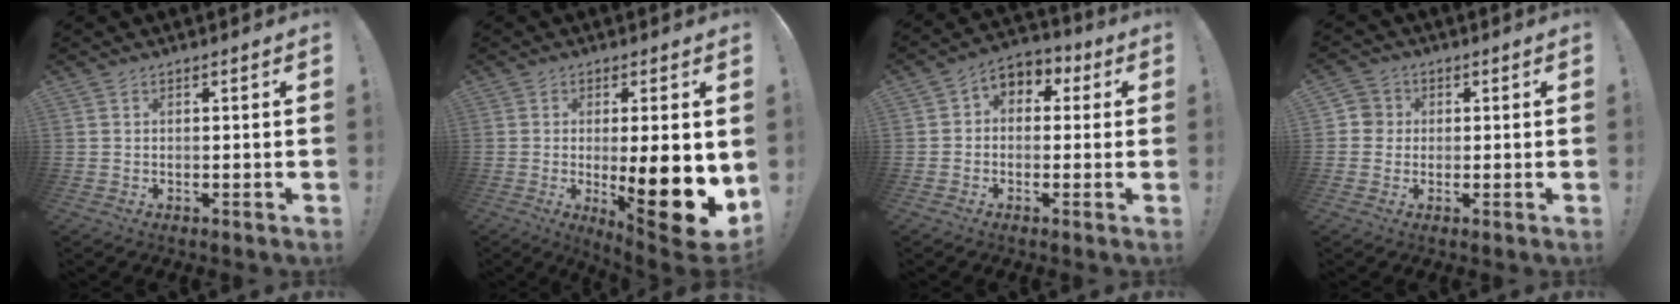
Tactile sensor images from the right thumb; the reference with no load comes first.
{"total": 16.7, "force": [-1.8, 4.1, 16.1], "torque": [-0.205, -0.017, -0.014]}
{"total": 5.3, "force": [-0.4, 4.8, 2.3], "torque": [-0.029, 0.011, -0.003]}
{"total": 3.8, "force": [0.1, 3.7, 1.0], "torque": [-0.011, 0.005, 0.001]}